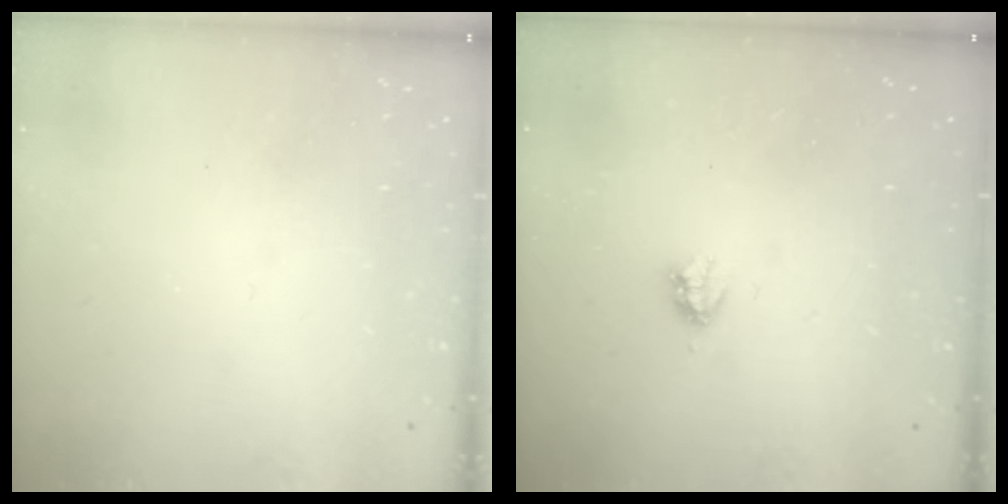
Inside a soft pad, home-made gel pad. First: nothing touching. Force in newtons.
{"total": 2.9, "press": 2.9, "slide": 0.5}